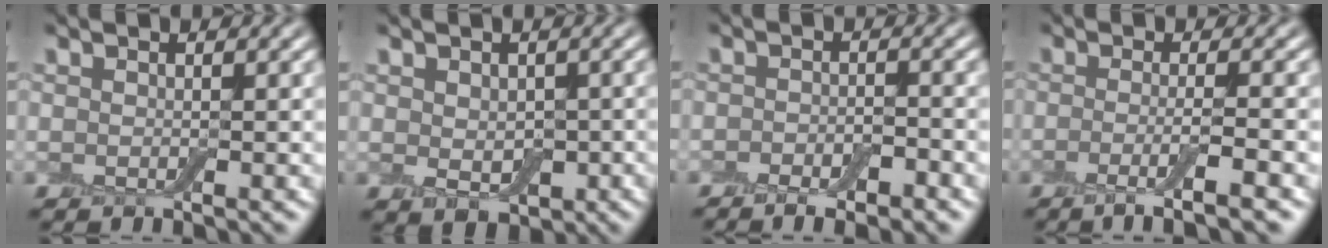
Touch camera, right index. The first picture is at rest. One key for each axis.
{"total": 3.3, "fx": -0.3, "fy": 2.3, "fz": 2.4, "tx": -0.037, "ty": -0.010, "tz": 0.000}
{"total": 3.5, "fx": -2.2, "fy": 1.4, "fz": 2.4, "tx": -0.025, "ty": 0.006, "tz": -0.032}
{"total": 3.9, "fx": -1.6, "fy": 0.6, "fz": 3.5, "tx": -0.056, "ty": -0.004, "tz": -0.038}